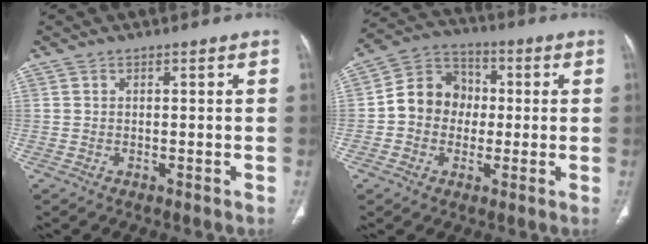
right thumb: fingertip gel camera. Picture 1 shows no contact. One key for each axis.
{"total": 10.7, "fx": -0.3, "fy": 9.4, "fz": 5.2, "tx": -0.060, "ty": 0.032, "tz": -0.019}